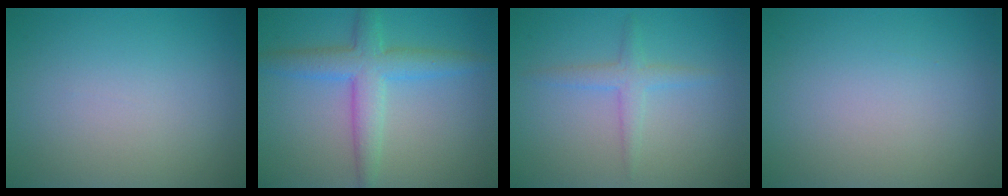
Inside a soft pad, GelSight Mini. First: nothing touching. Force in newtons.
{"total": 4.6, "press": 4.6, "slide": 0.1}
{"total": 2.0, "press": 2.0, "slide": 0.1}
{"total": 0.0}